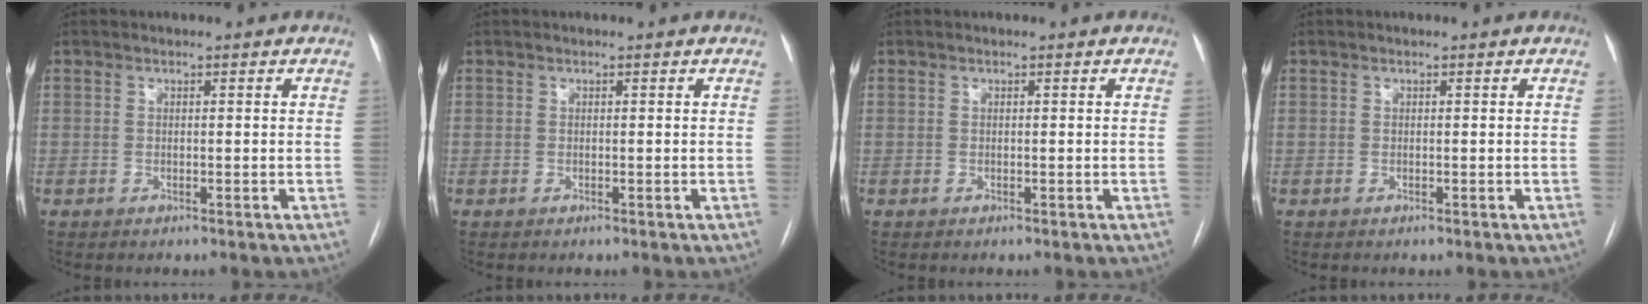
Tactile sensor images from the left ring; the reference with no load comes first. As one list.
[{"total": 0.0}, {"total": 0.0}, {"total": 0.0}]